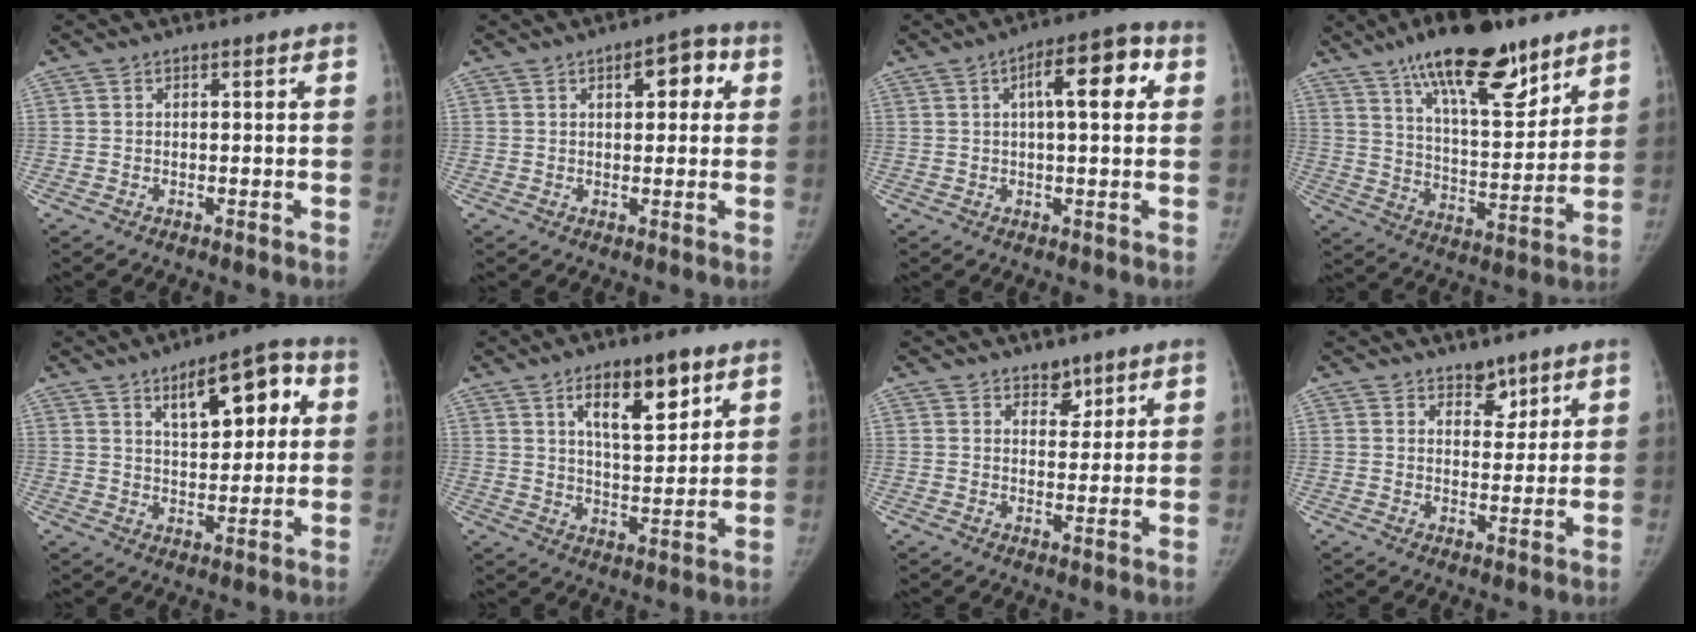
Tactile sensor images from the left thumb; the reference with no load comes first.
{"total": 6.2, "force": [2.2, 3.1, 4.9], "torque": [-0.038, 0.003, 0.022]}
{"total": 10.1, "force": [2.7, 3.5, 9.0], "torque": [-0.114, 0.018, 0.032]}
{"total": 20.8, "force": [13.7, 7.3, 13.8], "torque": [-0.191, -0.063, 0.228]}
{"total": 11.3, "force": [4.3, 5.1, 9.1], "torque": [-0.100, -0.002, 0.063]}
{"total": 11.9, "force": [6.1, 4.6, 9.1], "torque": [-0.121, -0.032, 0.103]}
{"total": 3.5, "force": [2.5, 2.1, 1.3], "torque": [0.004, -0.017, 0.040]}
{"total": 4.2, "force": [3.0, 2.4, 1.6], "torque": [0.003, -0.021, 0.048]}